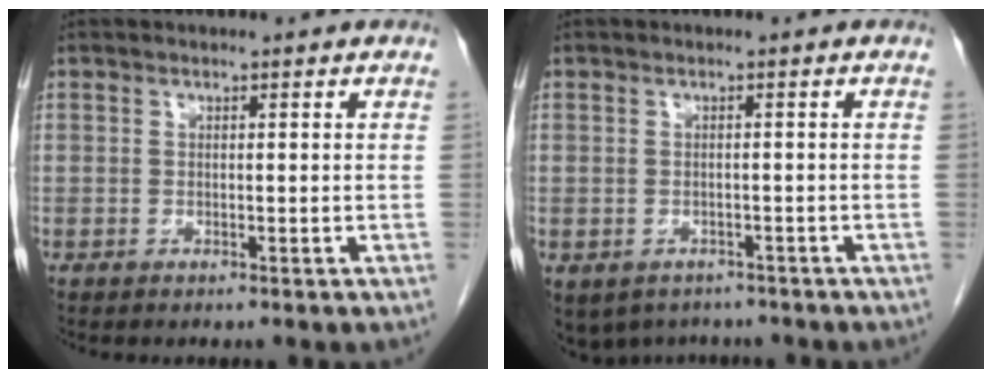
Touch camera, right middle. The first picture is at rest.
{"total": 7.8, "force": [-6.1, 4.6, 1.7], "torque": [-0.033, 0.001, -0.074]}